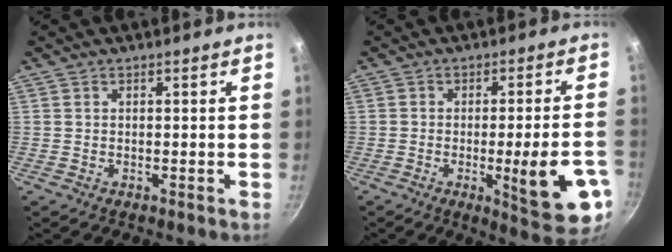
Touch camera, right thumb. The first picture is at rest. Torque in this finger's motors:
{"motor_torque": [1.69, 1.36, 0.42, -0.47, 0.07]}